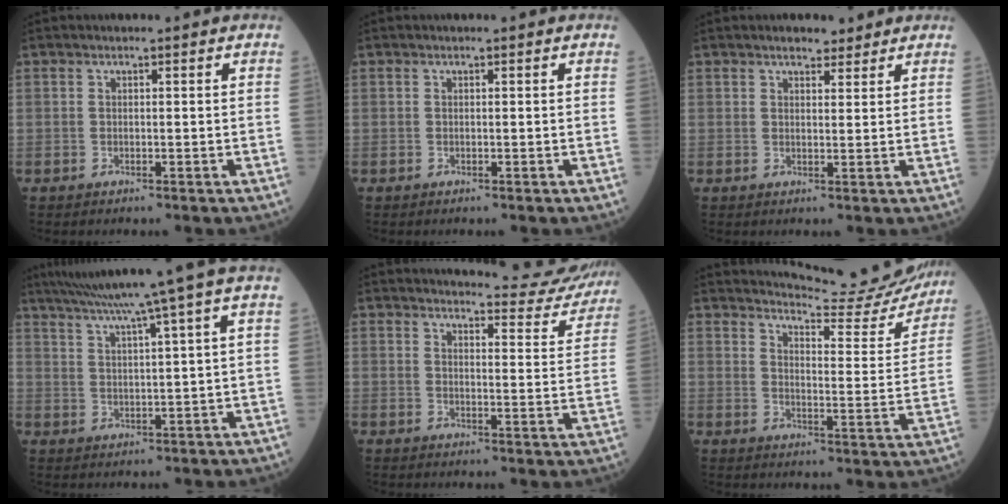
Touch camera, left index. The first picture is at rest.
{"total": 0.0}
{"total": 3.0, "force": [2.6, 1.3, 1.0], "torque": [-0.017, 0.008, 0.036]}
{"total": 10.9, "force": [8.2, -2.6, 6.7], "torque": [-0.112, 0.005, 0.124]}
{"total": 12.0, "force": [11.9, 1.1, 1.3], "torque": [-0.004, -0.044, 0.124]}
{"total": 17.1, "force": [16.9, 0.8, 2.9], "torque": [-0.040, -0.078, 0.197]}